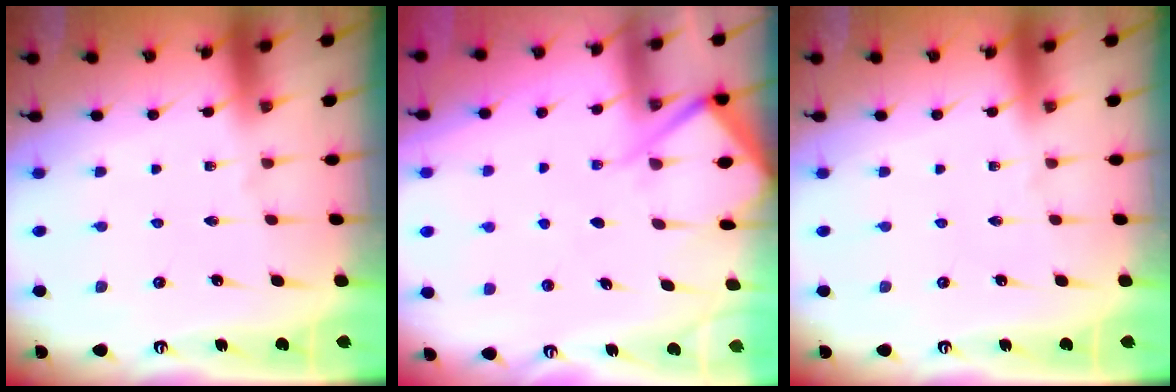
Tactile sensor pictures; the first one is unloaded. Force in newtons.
{"total": 6.9, "press": 6.9, "slide": 0.5}
{"total": 0.0}